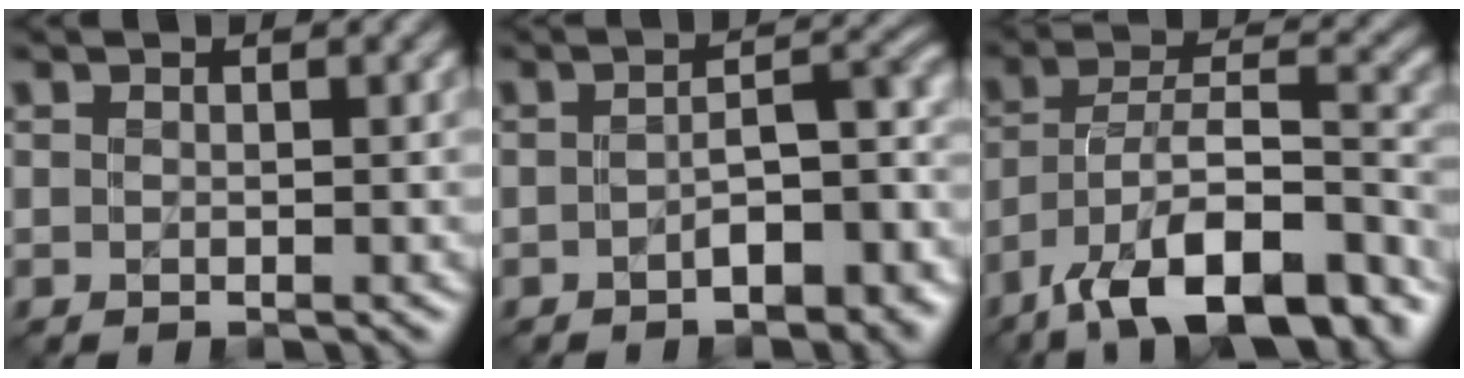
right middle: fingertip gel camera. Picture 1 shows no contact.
{"total": 6.6, "force": [-3.0, 2.7, 5.2], "torque": [-0.066, 0.008, -0.045]}
{"total": 13.7, "force": [-9.5, 4.9, 8.5], "torque": [-0.148, 0.012, -0.158]}